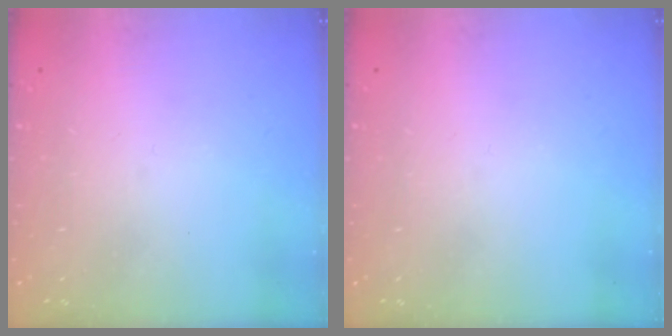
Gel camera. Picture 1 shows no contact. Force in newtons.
{"total": 0.0}